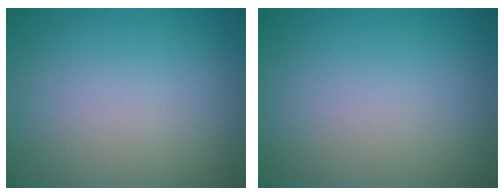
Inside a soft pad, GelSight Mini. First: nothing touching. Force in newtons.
{"total": 0.0}